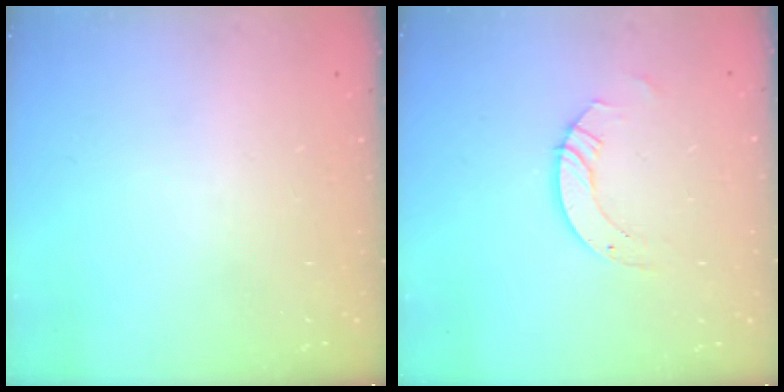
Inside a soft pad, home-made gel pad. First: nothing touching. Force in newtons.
{"total": 6.2, "press": 6.2, "slide": 0.6}